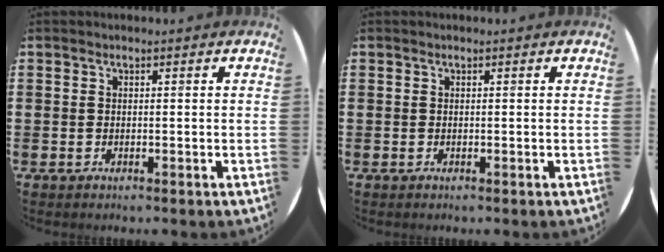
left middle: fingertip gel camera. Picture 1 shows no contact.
{"total": 0.0}